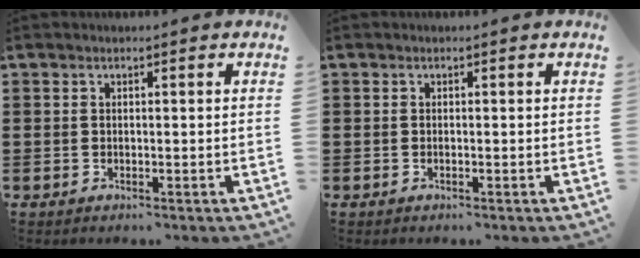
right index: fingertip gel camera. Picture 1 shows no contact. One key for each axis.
{"total": 0.0}